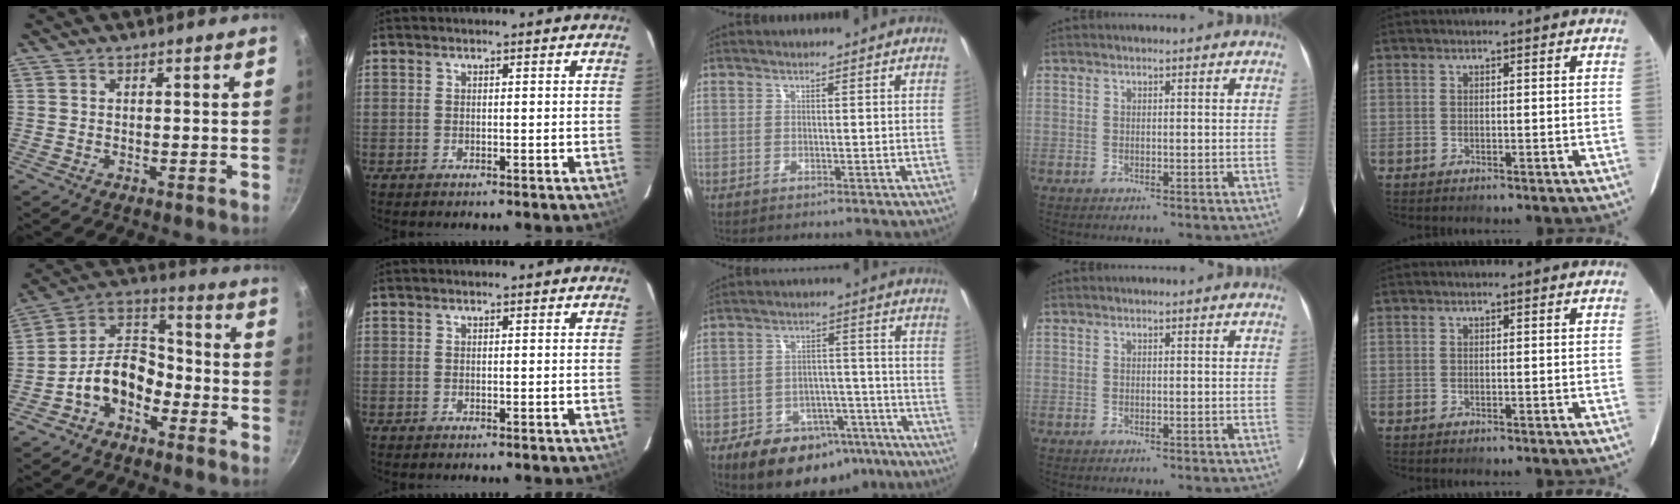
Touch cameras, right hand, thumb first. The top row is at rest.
{"thumb": {"total": 11.3, "force": [-5.4, 7.5, 6.5], "torque": [-0.083, 0.068, -0.122]}, "middle": {"total": 16.9, "force": [-11.2, 10.0, 7.6], "torque": [-0.147, 0.026, -0.141]}}